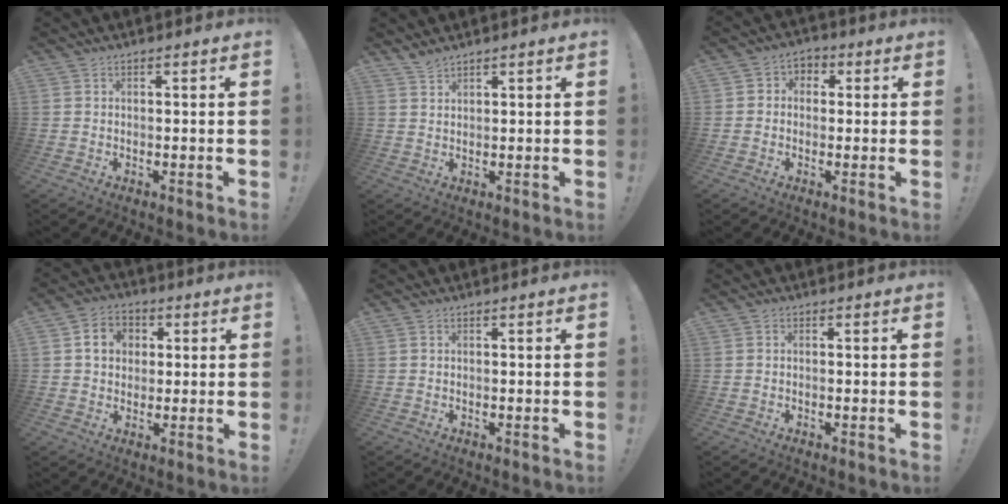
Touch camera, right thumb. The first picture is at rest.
{"total": 2.5, "force": [2.3, 0.5, 0.7], "torque": [-0.008, -0.015, 0.042]}
{"total": 4.2, "force": [-1.5, 3.7, 1.4], "torque": [-0.013, 0.017, -0.025]}
{"total": 8.2, "force": [1.8, 7.1, 3.6], "torque": [-0.058, 0.006, 0.040]}
{"total": 0.0}
{"total": 0.0}